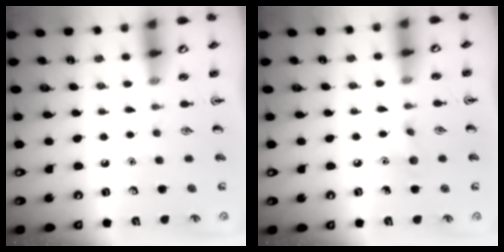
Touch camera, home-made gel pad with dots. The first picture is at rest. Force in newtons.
{"total": 5.9, "press": 5.7, "slide": 1.2}